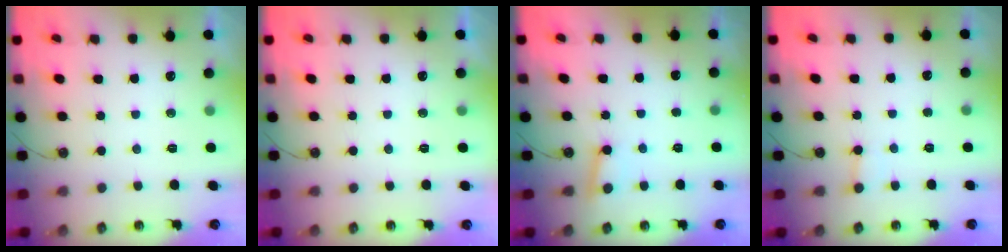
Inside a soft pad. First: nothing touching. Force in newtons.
{"total": 0.0}
{"total": 3.4, "press": 3.4, "slide": 0.3}
{"total": 2.1, "press": 2.1, "slide": 0.2}